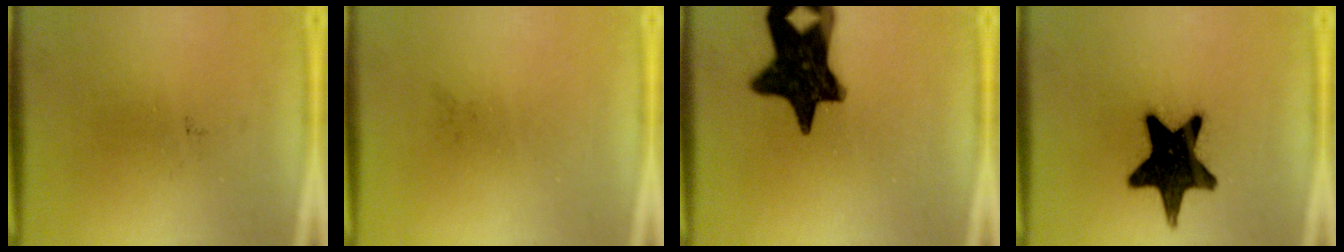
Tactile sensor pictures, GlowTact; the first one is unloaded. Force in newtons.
{"total": 0.0}
{"total": 16.4}
{"total": 18.2}